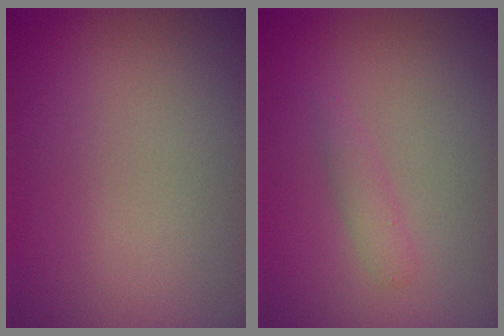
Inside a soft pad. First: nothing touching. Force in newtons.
{"total": 1.1, "press": 1.1, "slide": 0.1}